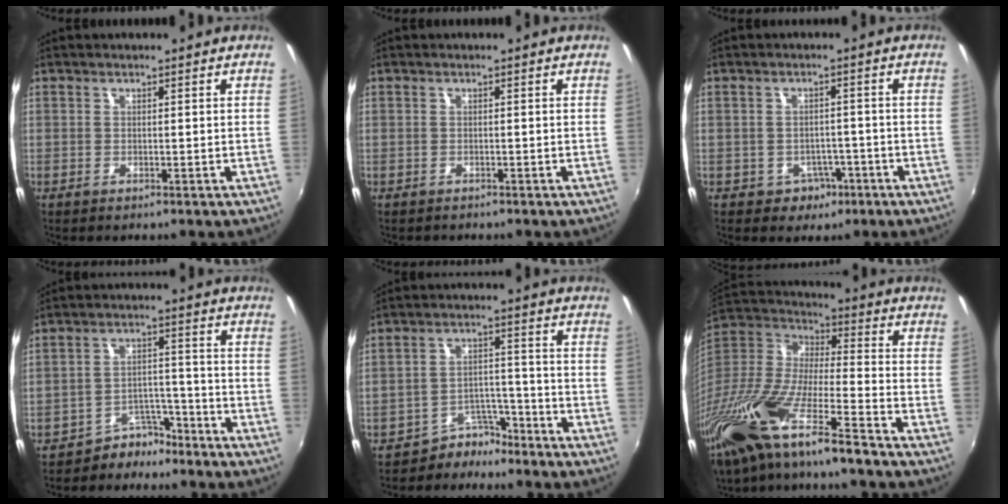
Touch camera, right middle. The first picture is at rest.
{"total": 0.9, "force": [-0.7, 0.5, -0.1], "torque": [-0.001, -0.001, -0.012]}
{"total": 4.4, "force": [-2.2, 3.7, 1.0], "torque": [-0.030, 0.007, -0.021]}
{"total": 5.7, "force": [-5.0, 2.7, 0.5], "torque": [-0.007, 0.022, -0.079]}
{"total": 5.8, "force": [-5.2, 2.5, 0.0], "torque": [0.000, 0.021, -0.086]}
{"total": 22.8, "force": [-15.9, 3.8, 15.8], "torque": [-0.315, -0.040, -0.300]}